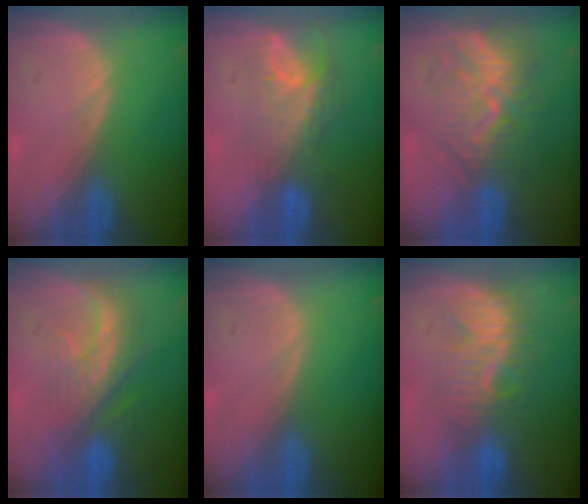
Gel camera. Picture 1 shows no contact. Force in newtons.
{"total": 7.8, "press": 6.7, "slide": 4.1}
{"total": 10.1, "press": 8.7, "slide": 5.1}
{"total": 8.1, "press": 7.3, "slide": 3.3}
{"total": 0.0}
{"total": 8.1, "press": 7.8, "slide": 2.2}